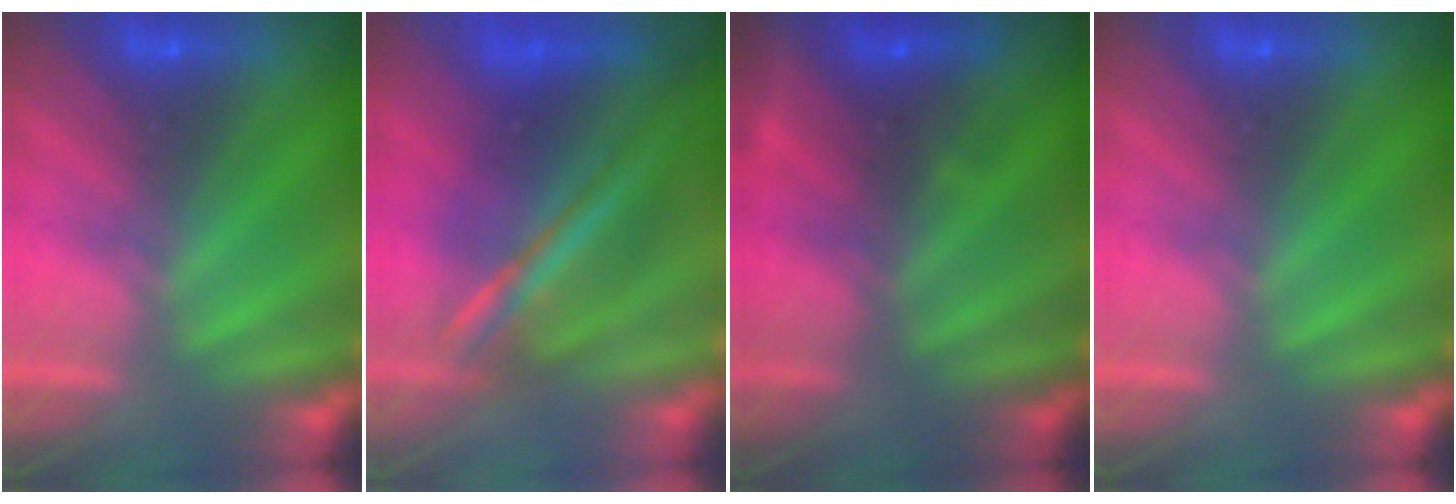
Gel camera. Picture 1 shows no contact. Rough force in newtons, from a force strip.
{"total": 5.6}
{"total": 2.7}
{"total": 0.0}